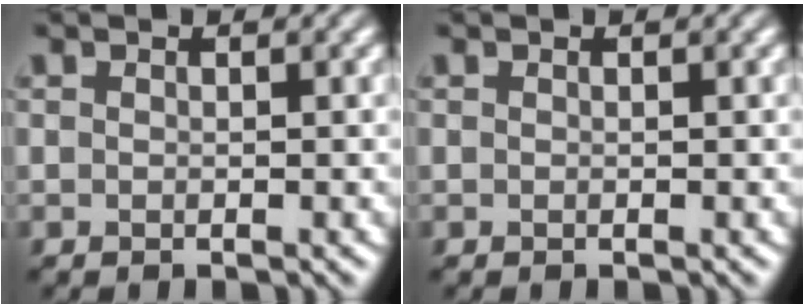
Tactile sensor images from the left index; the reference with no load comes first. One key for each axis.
{"total": 0.0}